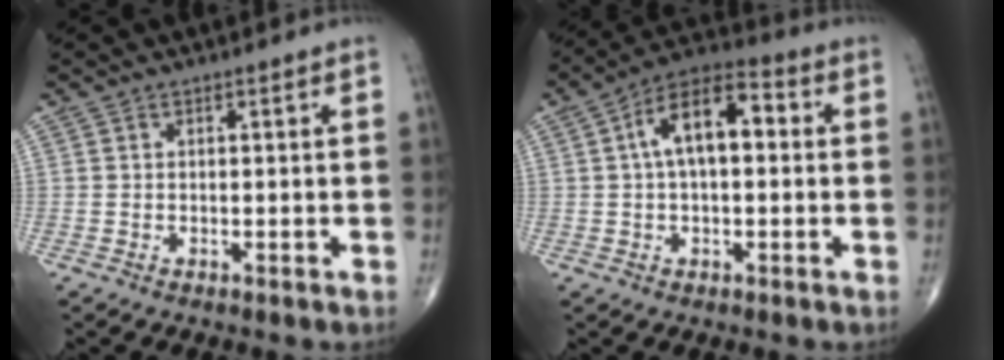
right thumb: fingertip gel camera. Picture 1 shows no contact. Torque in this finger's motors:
{"motor_torque": [1.00, 2.90, 0.69, -0.61, 0.34]}